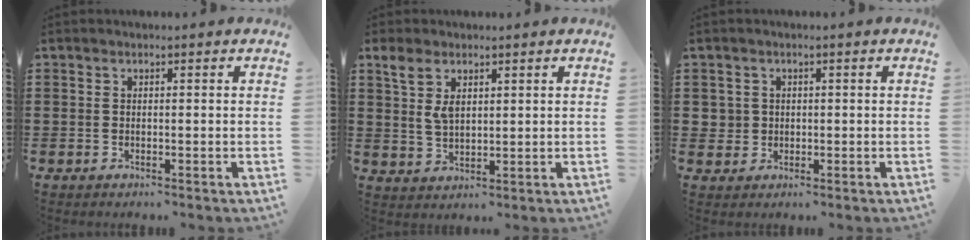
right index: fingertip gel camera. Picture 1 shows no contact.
{"total": 4.9, "force": [2.3, 2.6, 3.4], "torque": [-0.076, 0.009, 0.040]}
{"total": 2.0, "force": [0.1, 2.0, 0.1], "torque": [-0.012, 0.010, -0.001]}